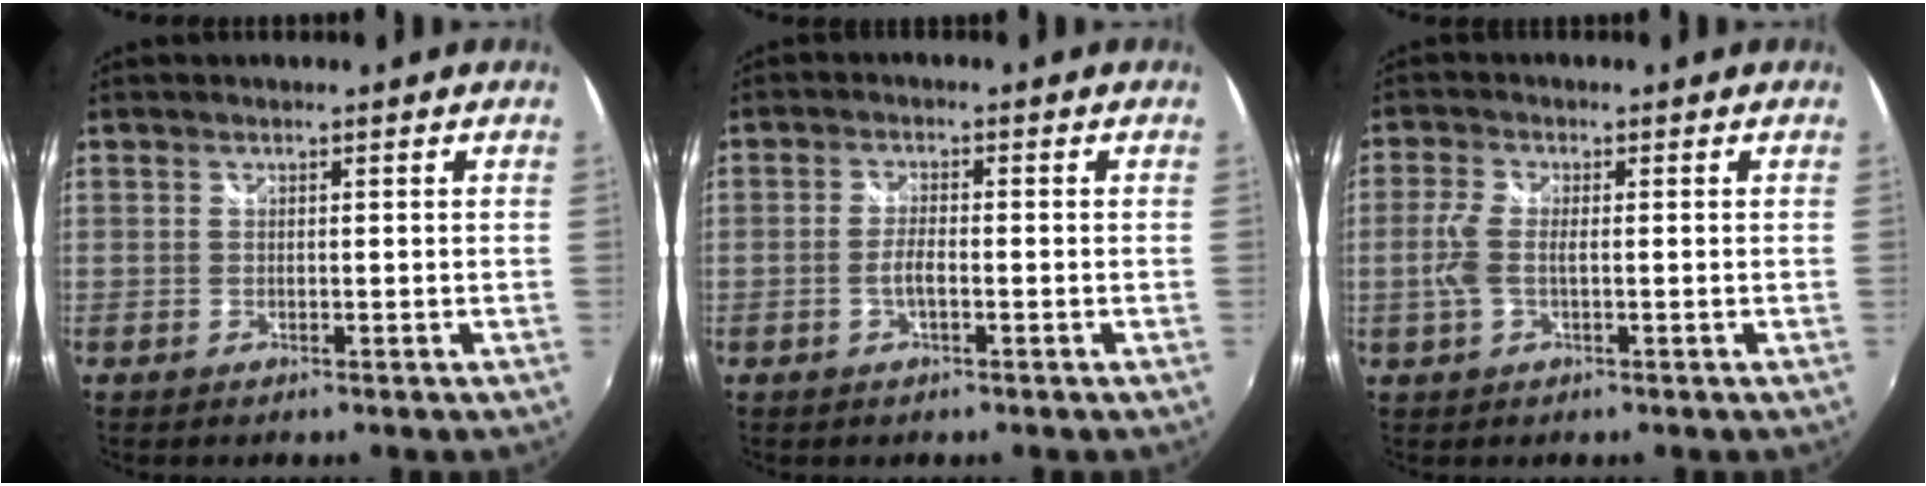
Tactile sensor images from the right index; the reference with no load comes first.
{"total": 2.7, "force": [-1.0, 0.8, 2.4], "torque": [-0.052, -0.001, -0.020]}
{"total": 4.7, "force": [-0.5, 1.9, 4.3], "torque": [-0.096, 0.000, -0.009]}